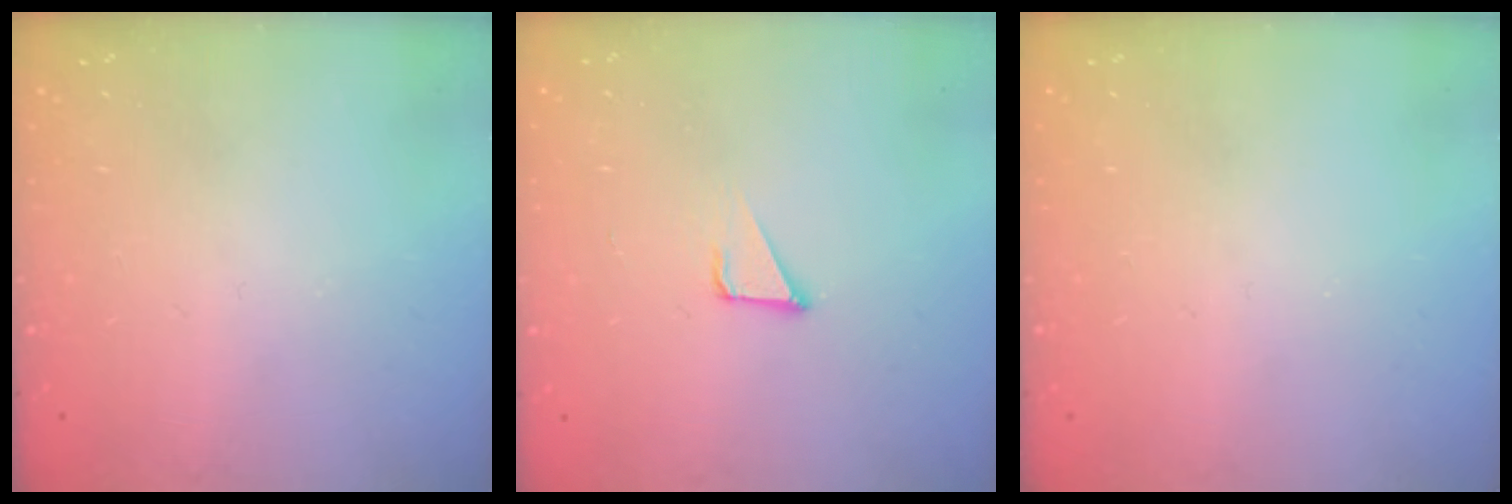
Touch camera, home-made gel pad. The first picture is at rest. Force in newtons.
{"total": 2.1, "press": 2.1, "slide": 0.1}
{"total": 0.0}